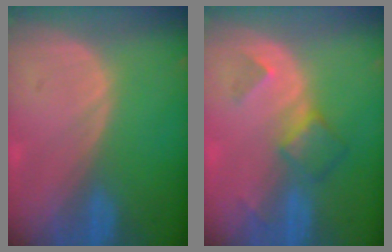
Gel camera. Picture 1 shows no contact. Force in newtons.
{"total": 4.9, "press": 4.4, "slide": 2.1}